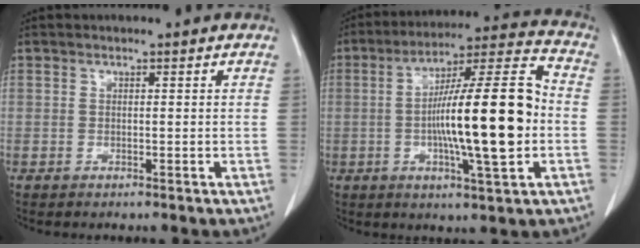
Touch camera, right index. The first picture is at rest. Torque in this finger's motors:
{"motor_torque": [1.55, 0.59, 0.53, 0.18]}